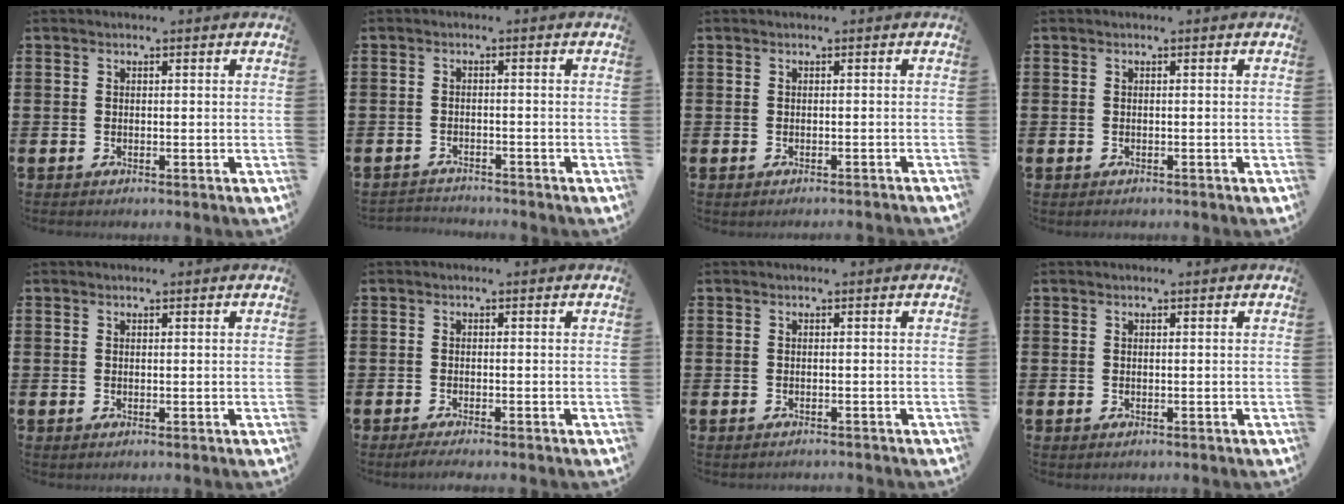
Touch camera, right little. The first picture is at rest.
{"total": 2.0, "force": [-2.0, 0.1, -0.3], "torque": [-0.002, 0.002, -0.044]}
{"total": 0.7, "force": [-0.7, -0.2, 0.0], "torque": [0.001, 0.000, -0.015]}
{"total": 0.5, "force": [-0.5, 0.1, -0.1], "torque": [-0.001, -0.001, -0.011]}
{"total": 0.0}
{"total": 1.1, "force": [-0.9, 0.0, 0.6], "torque": [-0.010, -0.001, -0.018]}
{"total": 0.0}
{"total": 0.0}